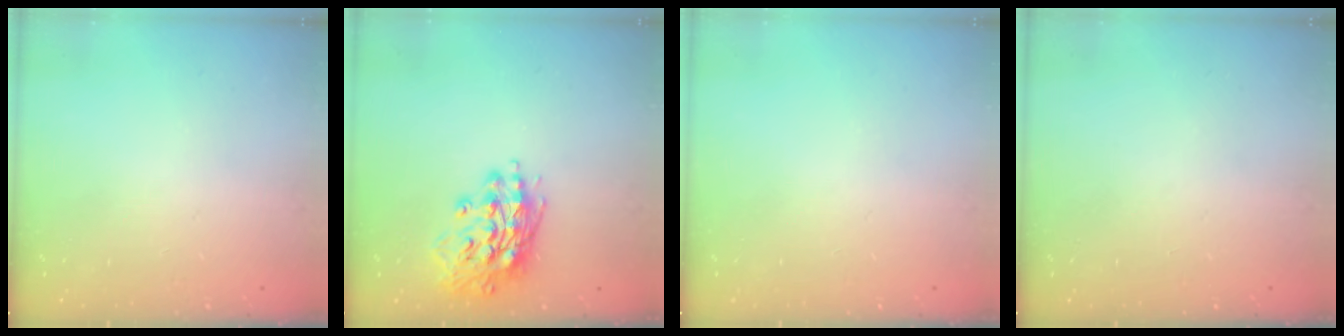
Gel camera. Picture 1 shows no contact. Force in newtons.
{"total": 15.7, "press": 15.5, "slide": 2.5}
{"total": 0.0}
{"total": 0.0}